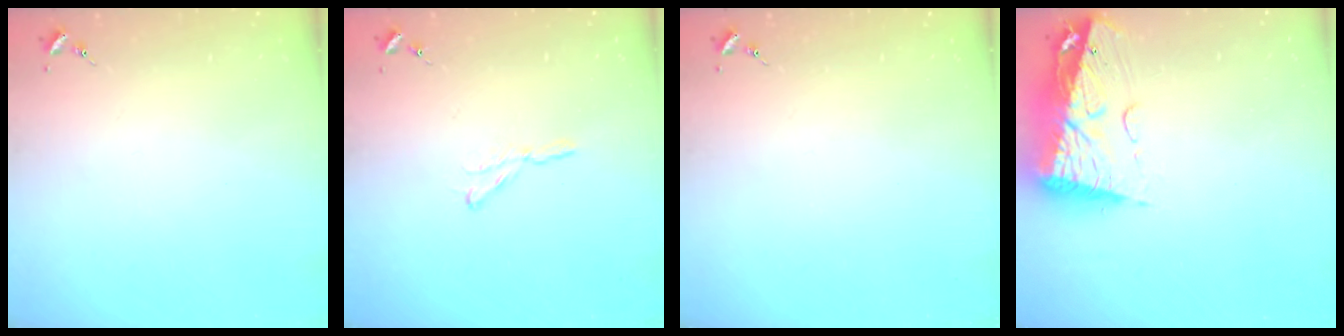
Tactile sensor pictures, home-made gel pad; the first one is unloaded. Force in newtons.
{"total": 2.9, "press": 2.9, "slide": 0.3}
{"total": 0.0}
{"total": 12.6, "press": 12.5, "slide": 1.4}